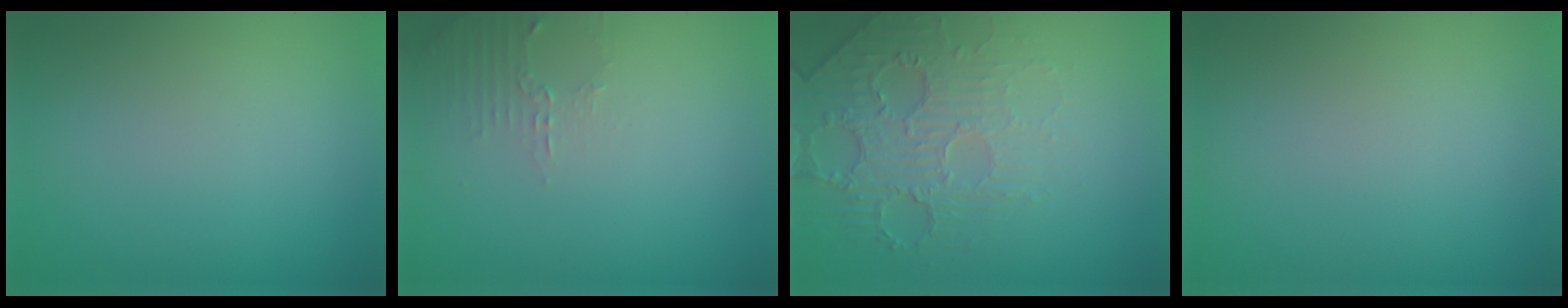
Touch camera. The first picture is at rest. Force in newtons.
{"total": 1.4, "press": 1.4, "slide": 0.4}
{"total": 2.9, "press": 2.4, "slide": 1.6}
{"total": 0.0}